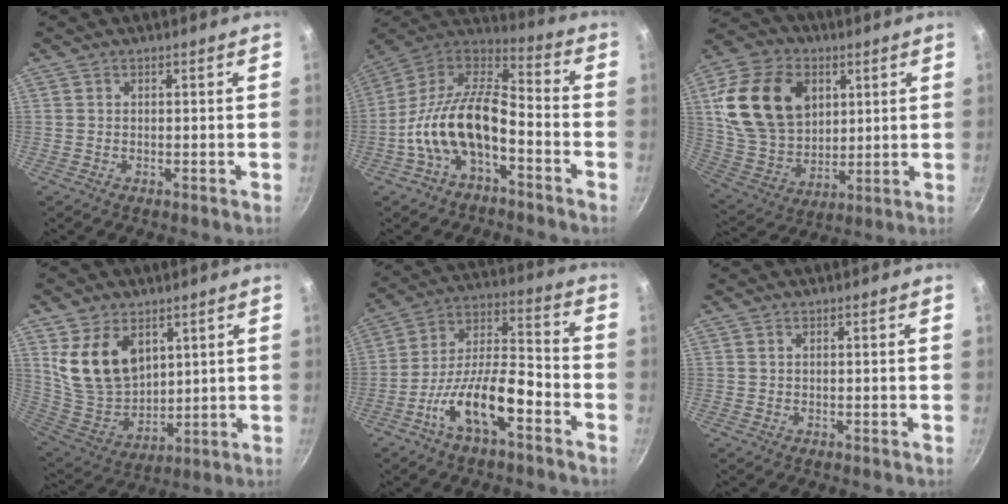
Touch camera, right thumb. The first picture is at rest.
{"total": 16.9, "force": [-5.6, 8.7, 13.3], "torque": [-0.243, 0.066, -0.120]}
{"total": 21.1, "force": [6.0, 15.3, 13.2], "torque": [-0.218, -0.010, 0.116]}
{"total": 14.6, "force": [5.9, 9.9, 8.9], "torque": [-0.136, -0.043, 0.133]}
{"total": 14.9, "force": [-7.4, 5.5, 11.7], "torque": [-0.193, 0.057, -0.141]}
{"total": 0.0}